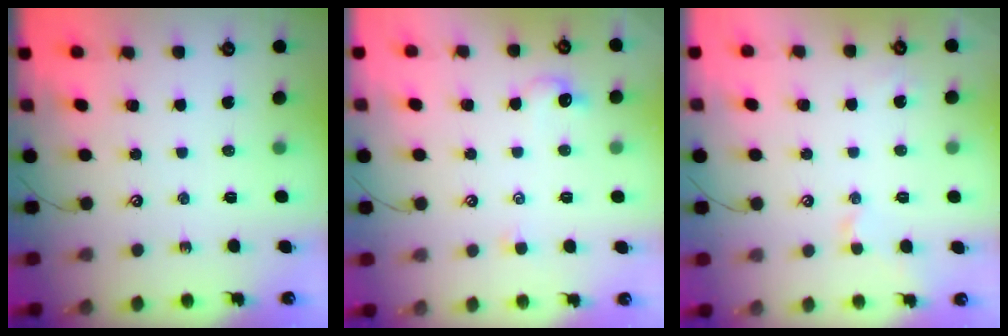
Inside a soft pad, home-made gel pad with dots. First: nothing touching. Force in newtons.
{"total": 1.4, "press": 1.2, "slide": 0.6}
{"total": 1.7, "press": 1.6, "slide": 0.6}